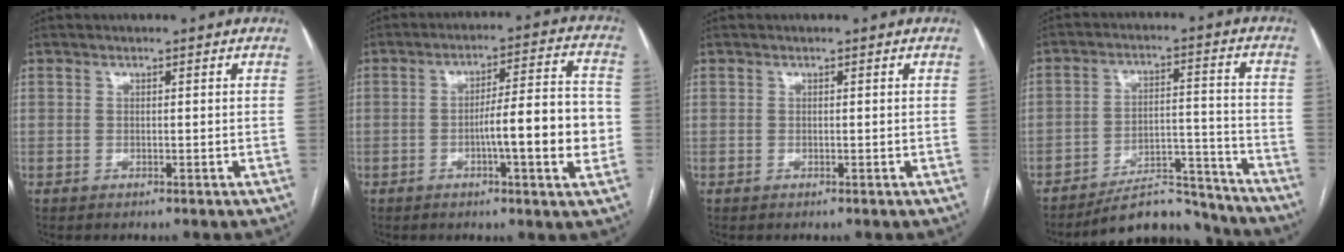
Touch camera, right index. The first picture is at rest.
{"total": 11.9, "force": [-2.6, 0.9, 11.6], "torque": [-0.171, 0.013, -0.041]}
{"total": 0.0}
{"total": 10.4, "force": [-9.9, 2.9, 1.0], "torque": [0.006, 0.051, -0.154]}